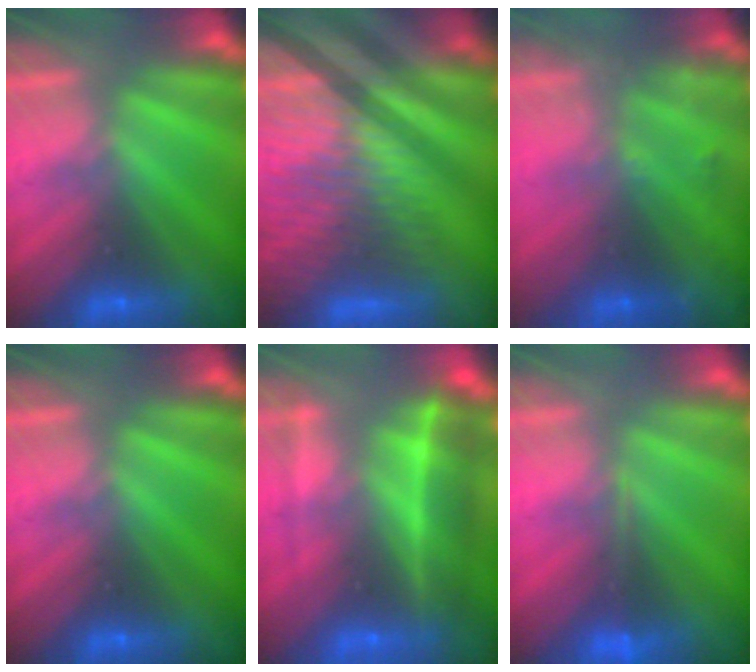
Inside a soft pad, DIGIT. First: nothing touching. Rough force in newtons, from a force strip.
{"total": 8.2}
{"total": 2.0}
{"total": 0.0}
{"total": 7.3}
{"total": 1.6}